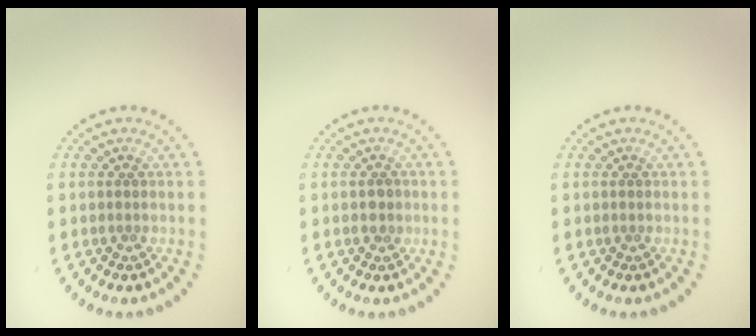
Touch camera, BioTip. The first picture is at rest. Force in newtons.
{"total": 1.2, "press": 1.1, "slide": 0.4}
{"total": 0.0}